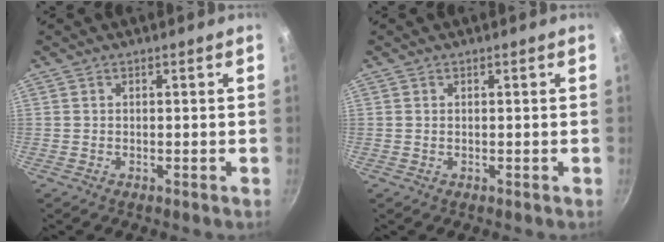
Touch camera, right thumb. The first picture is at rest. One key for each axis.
{"total": 0.0}